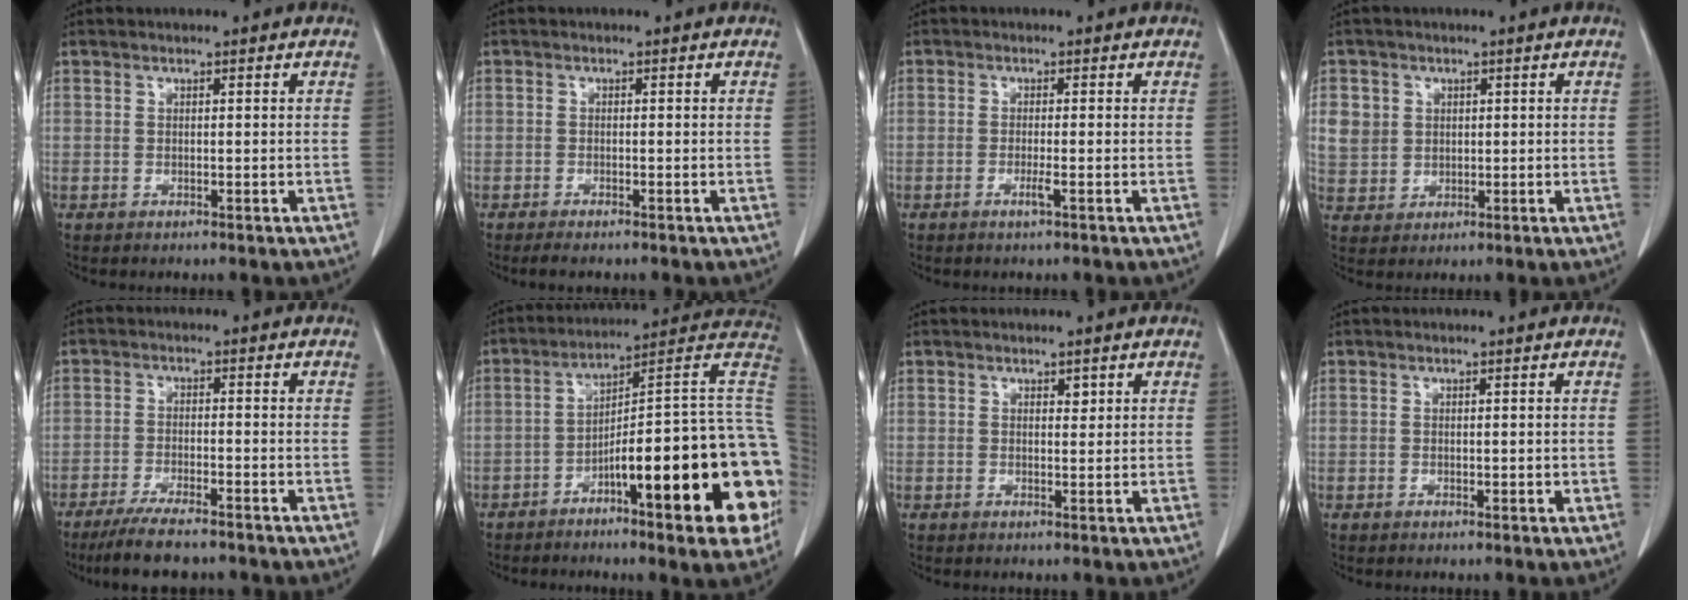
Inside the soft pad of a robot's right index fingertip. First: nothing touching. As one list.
[{"total": 2.5, "force": [-2.0, 0.4, 1.4], "torque": [-0.021, -0.005, -0.028]}, {"total": 1.4, "force": [-0.7, -0.1, 1.3], "torque": [-0.026, -0.001, -0.013]}, {"total": 5.6, "force": [1.6, 5.3, 1.1], "torque": [-0.023, 0.010, 0.044]}, {"total": 8.7, "force": [-7.2, 1.2, 4.8], "torque": [-0.081, -0.019, -0.116]}, {"total": 23.7, "force": [-6.9, 2.8, 22.5], "torque": [-0.226, 0.029, -0.095]}, {"total": 0.9, "force": [0.5, 0.5, 0.6], "torque": [-0.007, -0.003, 0.006]}, {"total": 0.6, "force": [0.0, 0.5, 0.3], "torque": [-0.003, 0.003, 0.003]}]